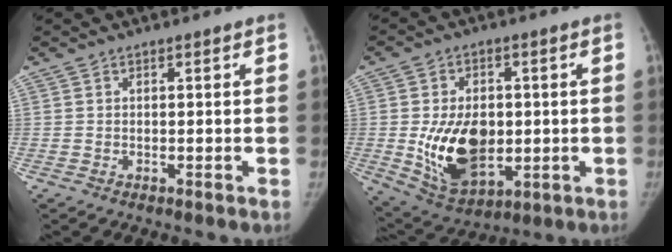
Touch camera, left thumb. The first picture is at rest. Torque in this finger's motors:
{"motor_torque": [1.72, 1.77, 0.82, -0.74, 0.45]}